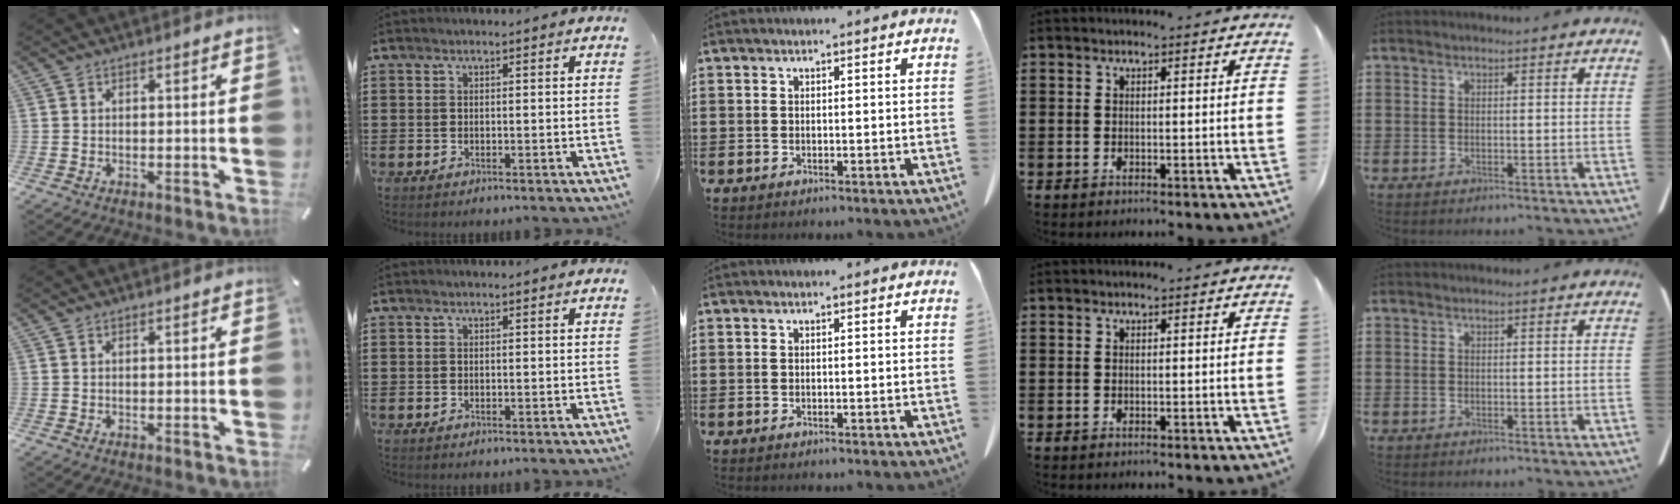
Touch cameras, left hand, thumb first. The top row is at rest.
{}